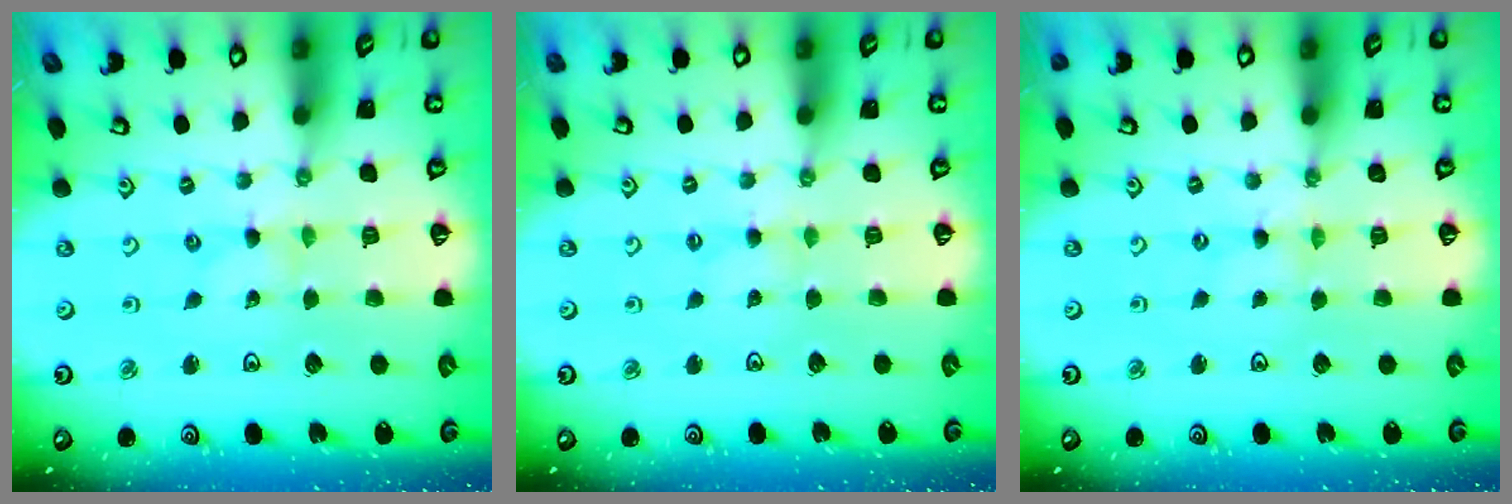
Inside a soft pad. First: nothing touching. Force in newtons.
{"total": 1.7, "press": 1.7, "slide": 0.3}
{"total": 0.0}